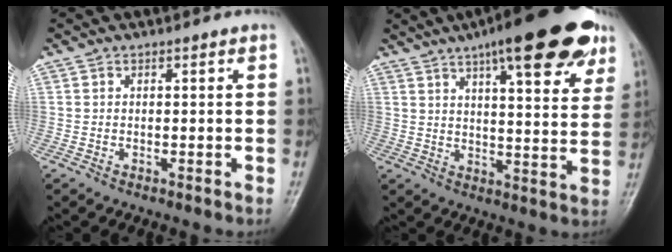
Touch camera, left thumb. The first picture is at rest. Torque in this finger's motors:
{"motor_torque": [1.74, 1.03, 1.90, -0.87, 0.13]}